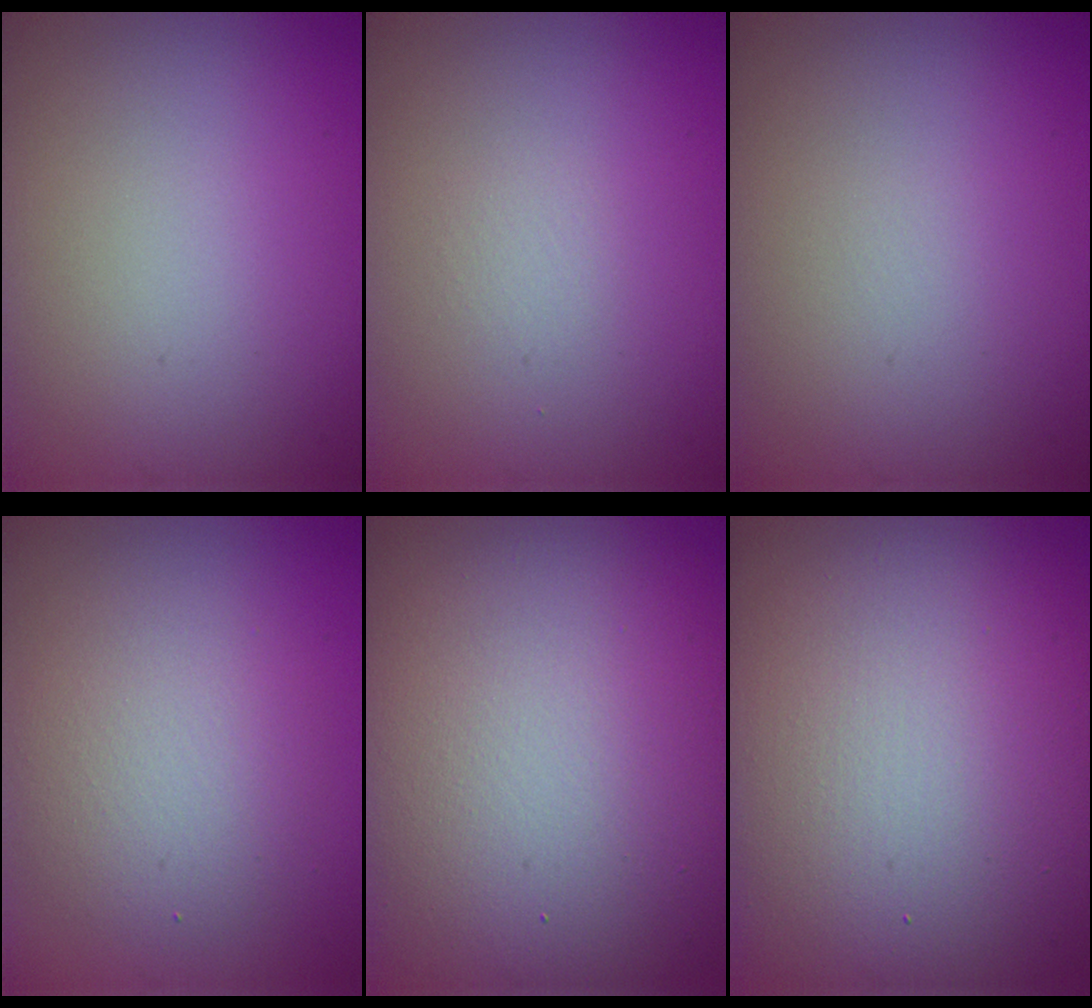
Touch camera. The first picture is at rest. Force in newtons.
{"total": 0.0}
{"total": 0.0}
{"total": 3.9, "press": 3.9, "slide": 0.2}
{"total": 15.7, "press": 15.7, "slide": 1.3}
{"total": 17.1, "press": 17.1, "slide": 0.8}